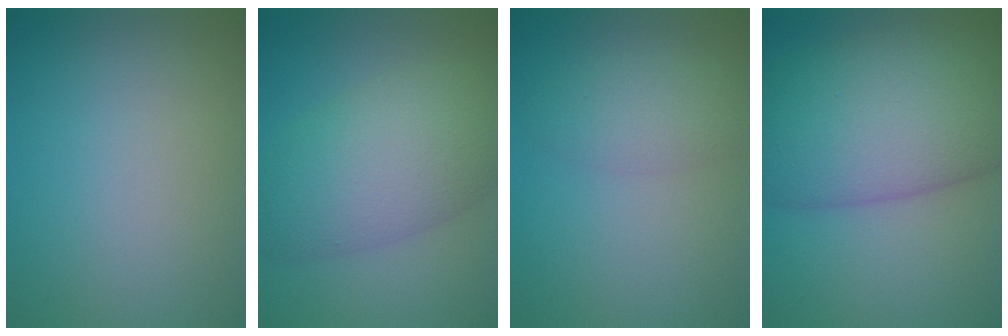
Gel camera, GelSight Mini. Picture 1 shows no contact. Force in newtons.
{"total": 8.6, "press": 8.6, "slide": 0.2}
{"total": 2.8, "press": 2.8, "slide": 0.2}
{"total": 12.1, "press": 12.1, "slide": 0.5}